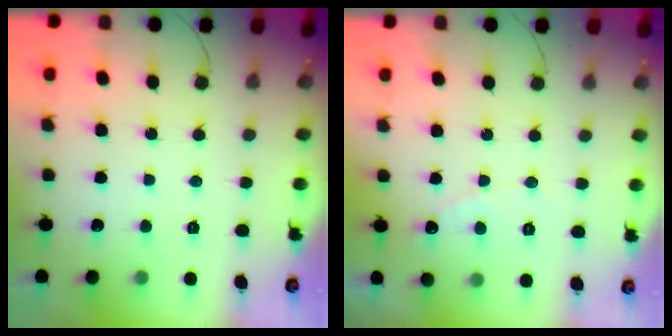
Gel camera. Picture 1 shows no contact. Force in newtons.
{"total": 2.9, "press": 2.9, "slide": 0.2}